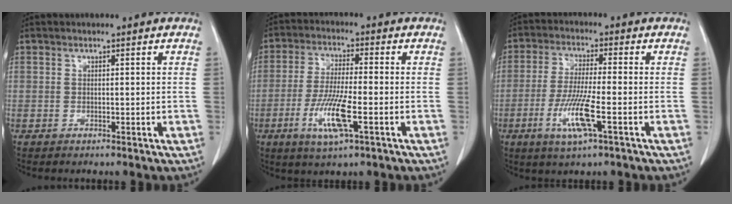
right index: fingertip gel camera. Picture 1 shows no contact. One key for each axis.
{"total": 9.0, "fx": -3.3, "fy": 0.9, "fz": 8.3, "tx": -0.170, "ty": -0.016, "tz": -0.063}
{"total": 8.4, "fx": -3.2, "fy": 0.3, "fz": 7.8, "tx": -0.160, "ty": -0.016, "tz": -0.062}